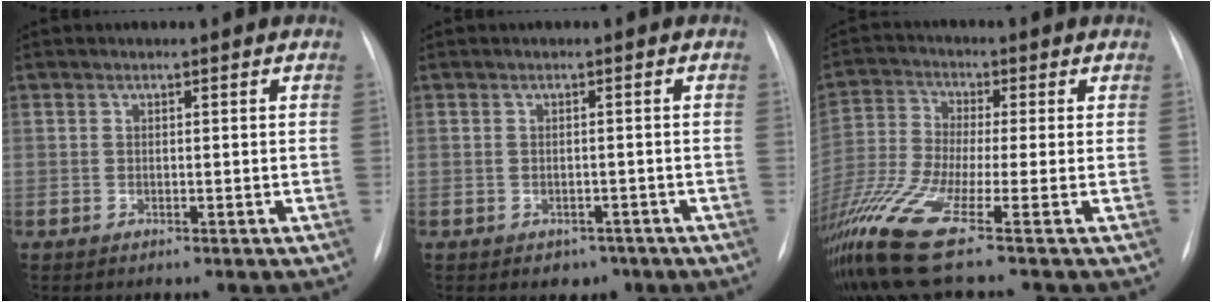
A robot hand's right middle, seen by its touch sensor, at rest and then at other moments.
{"total": 2.2, "force": [-1.3, 1.6, 0.6], "torque": [-0.003, 0.004, -0.009]}
{"total": 17.4, "force": [-9.9, 1.7, 14.1], "torque": [-0.353, -0.042, -0.192]}